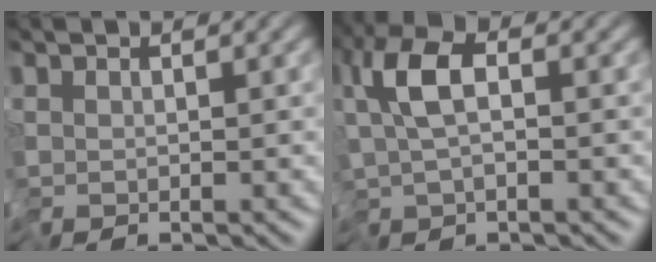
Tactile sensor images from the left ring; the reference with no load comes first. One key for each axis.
{"total": 4.5, "fx": -0.9, "fy": 1.8, "fz": 4.0, "tx": -0.076, "ty": 0.005, "tz": -0.031}